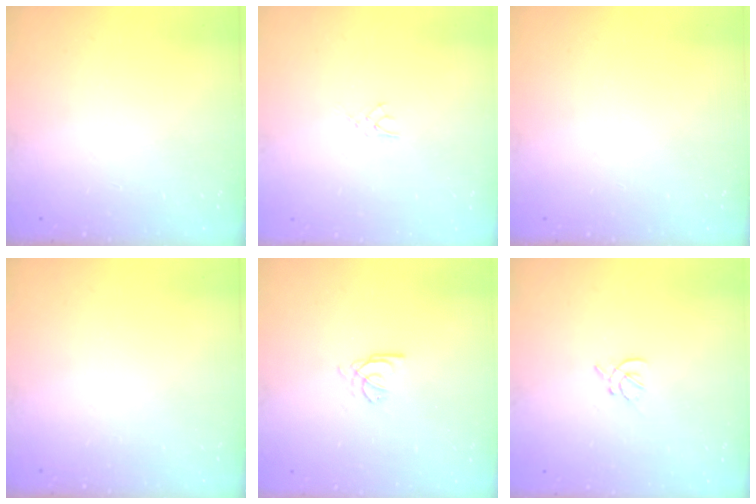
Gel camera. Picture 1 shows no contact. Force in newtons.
{"total": 2.1, "press": 2.1, "slide": 0.3}
{"total": 0.0}
{"total": 0.0}
{"total": 2.7, "press": 2.7, "slide": 0.4}
{"total": 2.0, "press": 1.9, "slide": 0.5}